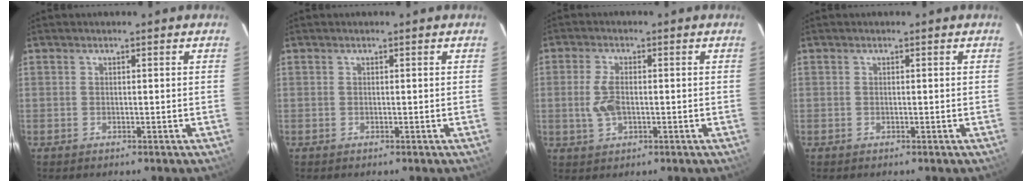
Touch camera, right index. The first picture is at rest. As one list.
[{"total": 0.0}, {"total": 5.0, "force": [-0.6, 2.7, 4.1], "torque": [-0.090, 0.001, -0.008]}, {"total": 0.0}]